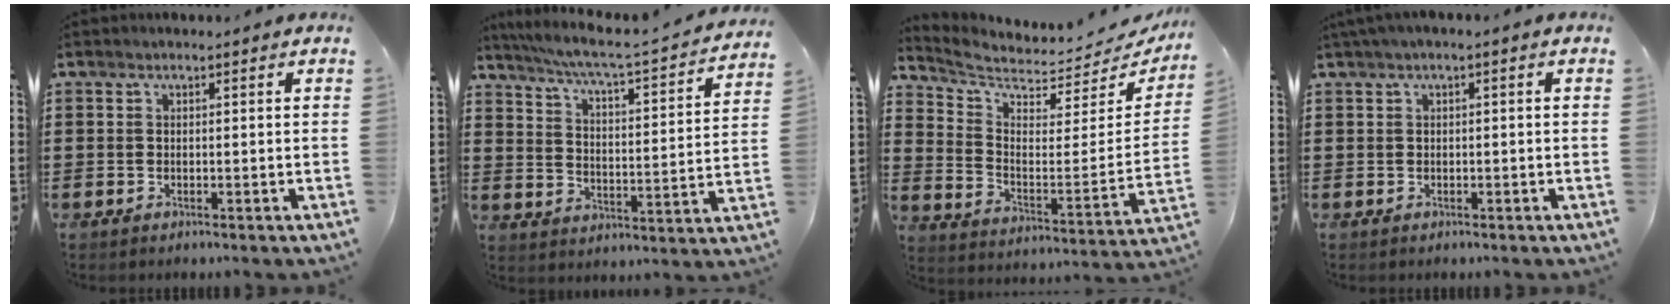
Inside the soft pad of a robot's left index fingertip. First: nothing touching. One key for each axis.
{"total": 4.5, "fx": 3.9, "fy": -0.5, "fz": 2.2, "tx": -0.063, "ty": -0.039, "tz": 0.054}
{"total": 4.6, "fx": 4.3, "fy": 0.8, "fz": 1.6, "tx": -0.058, "ty": -0.050, "tz": 0.068}
{"total": 1.1, "fx": -0.4, "fy": 0.1, "fz": 1.0, "tx": -0.015, "ty": -0.004, "tz": -0.007}